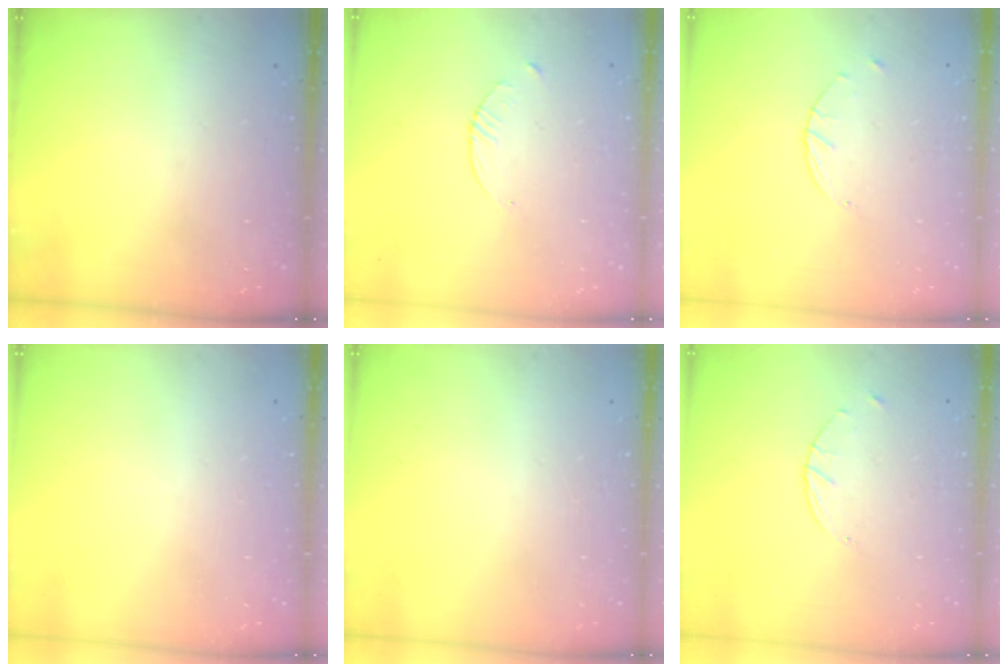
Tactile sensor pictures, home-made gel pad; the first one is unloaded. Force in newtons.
{"total": 1.5, "press": 1.5, "slide": 0.2}
{"total": 1.7, "press": 1.7, "slide": 0.3}
{"total": 0.0}
{"total": 0.0}
{"total": 1.7, "press": 1.7, "slide": 0.3}